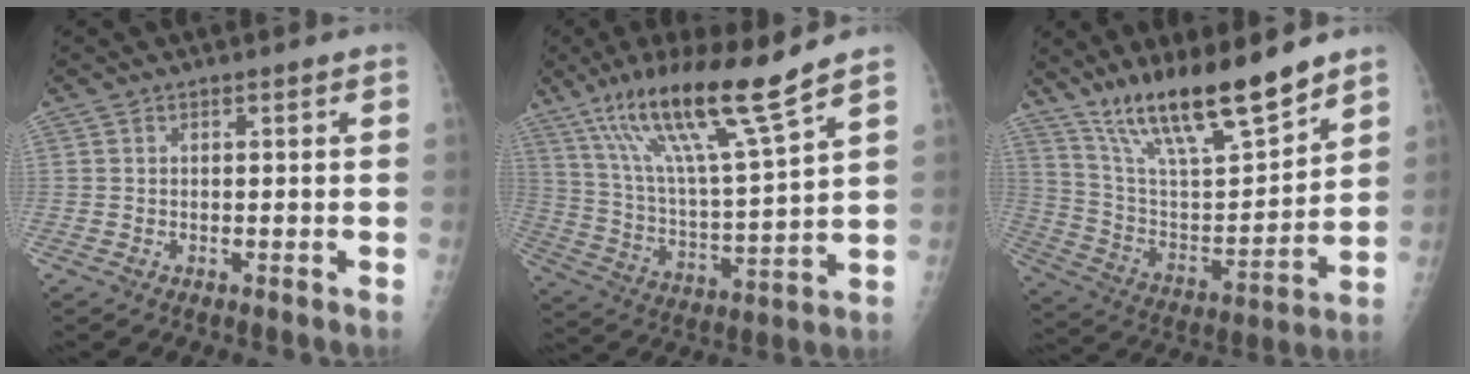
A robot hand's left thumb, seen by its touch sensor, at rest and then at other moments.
{"total": 18.1, "force": [12.3, 0.9, 13.2], "torque": [-0.227, -0.058, 0.226]}
{"total": 19.8, "force": [15.1, 4.1, 12.2], "torque": [-0.183, -0.077, 0.275]}